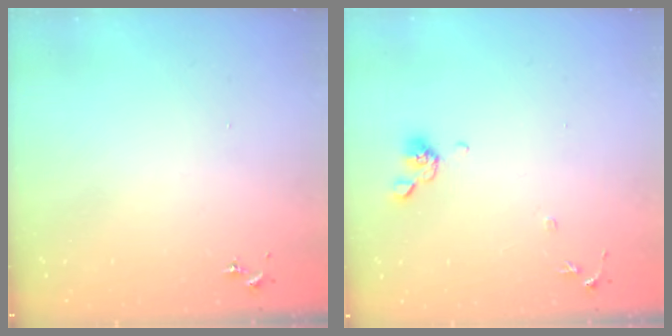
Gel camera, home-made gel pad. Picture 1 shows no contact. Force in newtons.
{"total": 8.3, "press": 8.2, "slide": 1.6}